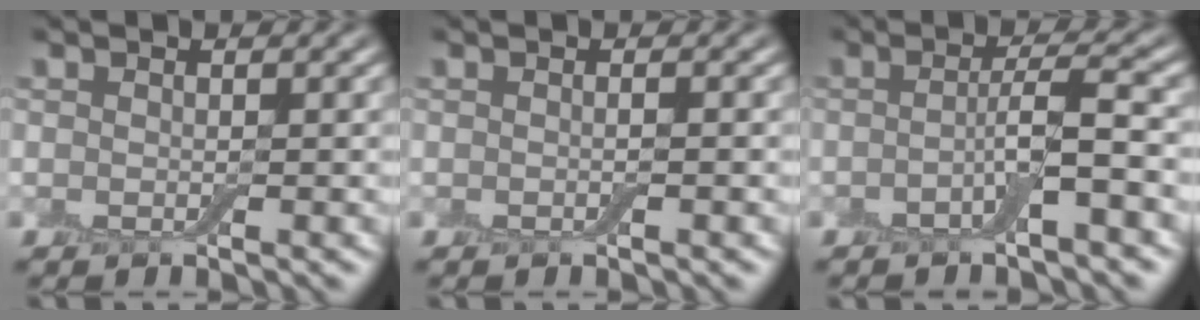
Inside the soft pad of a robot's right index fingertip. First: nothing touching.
{"total": 0.5, "force": [-0.1, 0.0, 0.5], "torque": [-0.010, -0.001, -0.003]}
{"total": 3.4, "force": [-1.1, 0.4, 3.2], "torque": [-0.059, 0.009, -0.030]}